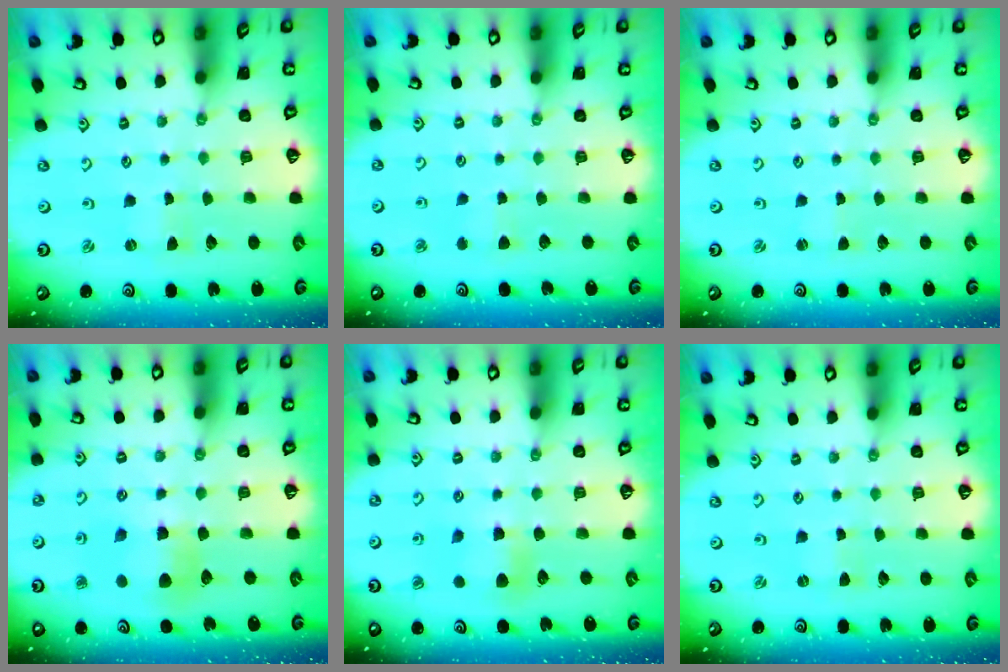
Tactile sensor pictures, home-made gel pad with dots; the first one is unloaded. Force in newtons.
{"total": 2.8, "press": 2.7, "slide": 0.4}
{"total": 0.0}
{"total": 7.4, "press": 7.4, "slide": 0.3}
{"total": 7.1, "press": 7.1, "slide": 0.5}
{"total": 0.0}